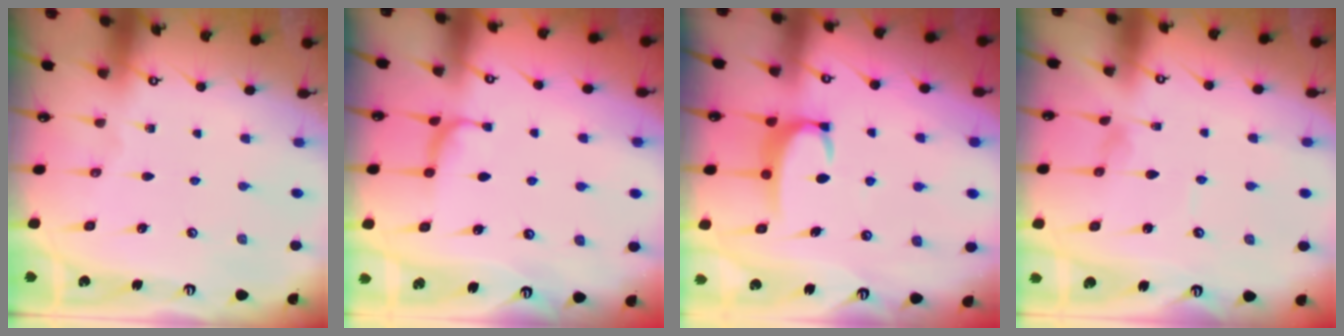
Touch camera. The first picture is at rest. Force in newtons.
{"total": 0.8, "press": 0.5, "slide": 0.6}
{"total": 3.4, "press": 3.3, "slide": 0.4}
{"total": 0.0}